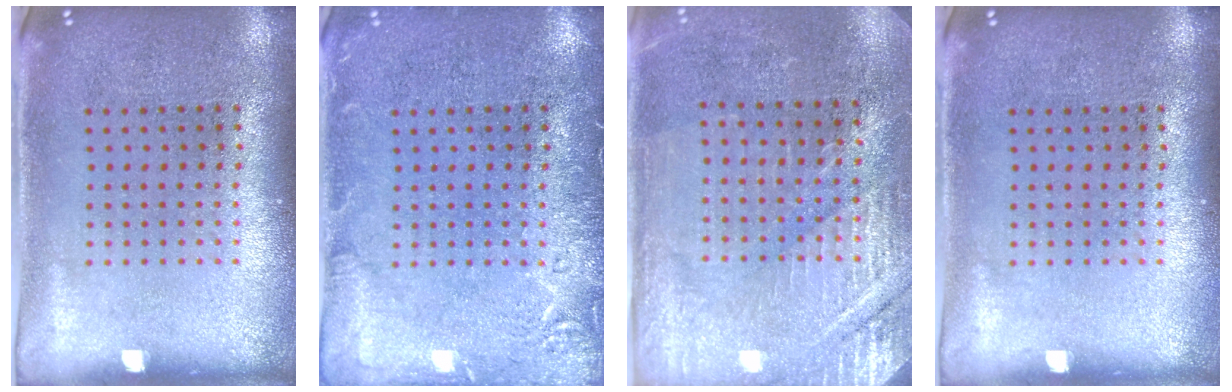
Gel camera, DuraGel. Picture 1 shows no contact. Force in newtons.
{"total": 2.4, "press": 2.4, "slide": 0.4}
{"total": 2.9, "press": 2.9, "slide": 0.3}
{"total": 0.0}